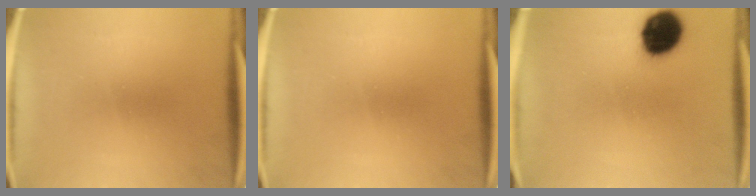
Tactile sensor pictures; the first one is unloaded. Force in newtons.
{"total": 0.0}
{"total": 12.9}